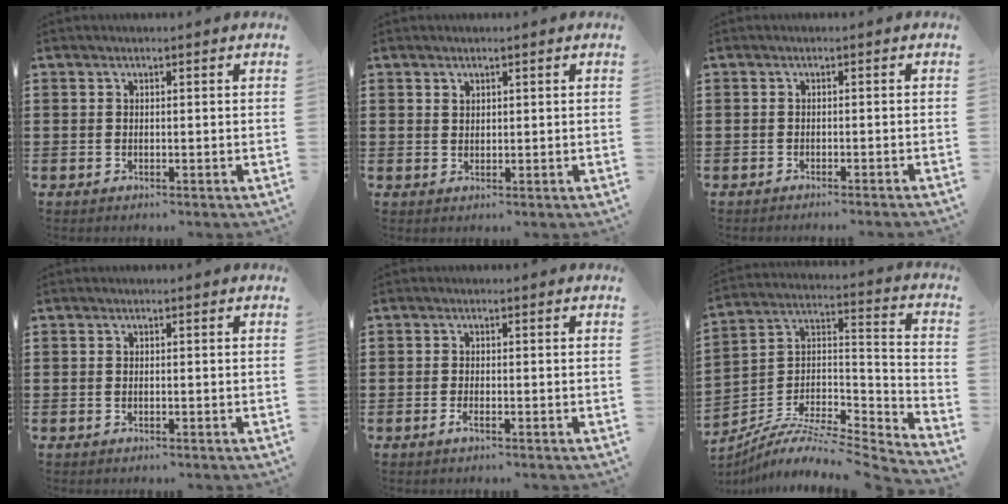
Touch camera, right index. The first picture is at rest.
{"total": 0.9, "force": [0.7, 0.6, 0.1], "torque": [-0.003, 0.001, 0.014]}
{"total": 1.2, "force": [-1.1, -0.4, 0.1], "torque": [-0.003, -0.001, -0.023]}
{"total": 0.0}
{"total": 1.3, "force": [-0.8, 0.2, 1.0], "torque": [-0.025, -0.004, -0.016]}
{"total": 6.1, "force": [-5.3, 1.4, 2.8], "torque": [-0.065, -0.017, -0.113]}